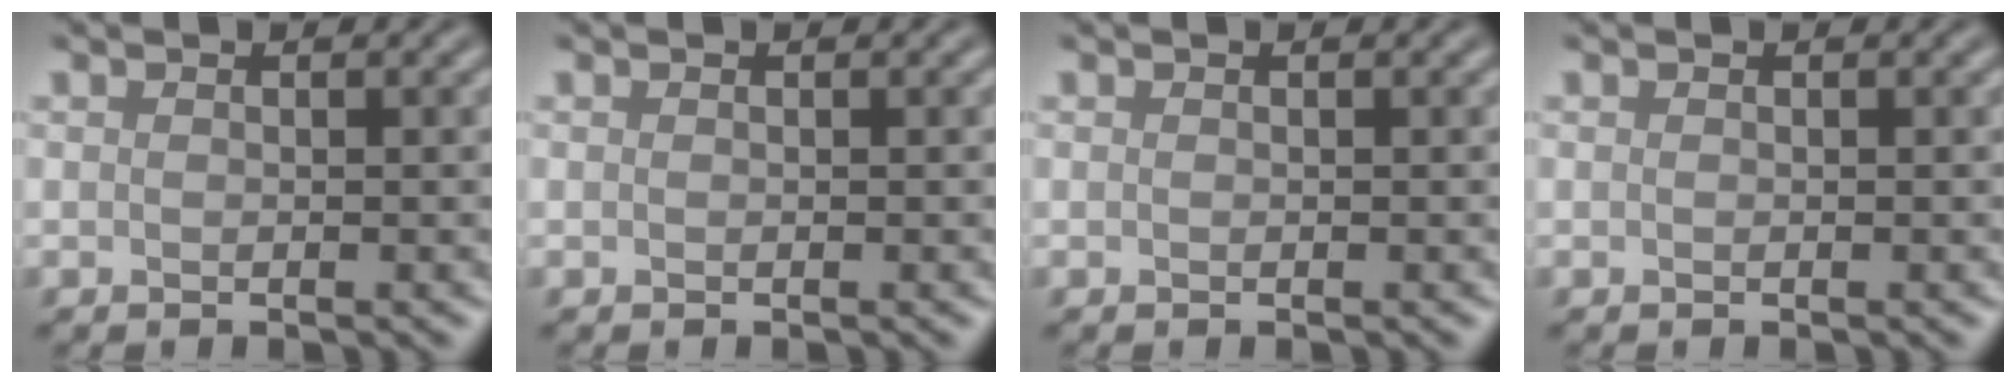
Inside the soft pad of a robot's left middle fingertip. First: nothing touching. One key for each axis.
{"total": 0.0}
{"total": 0.0}
{"total": 0.0}